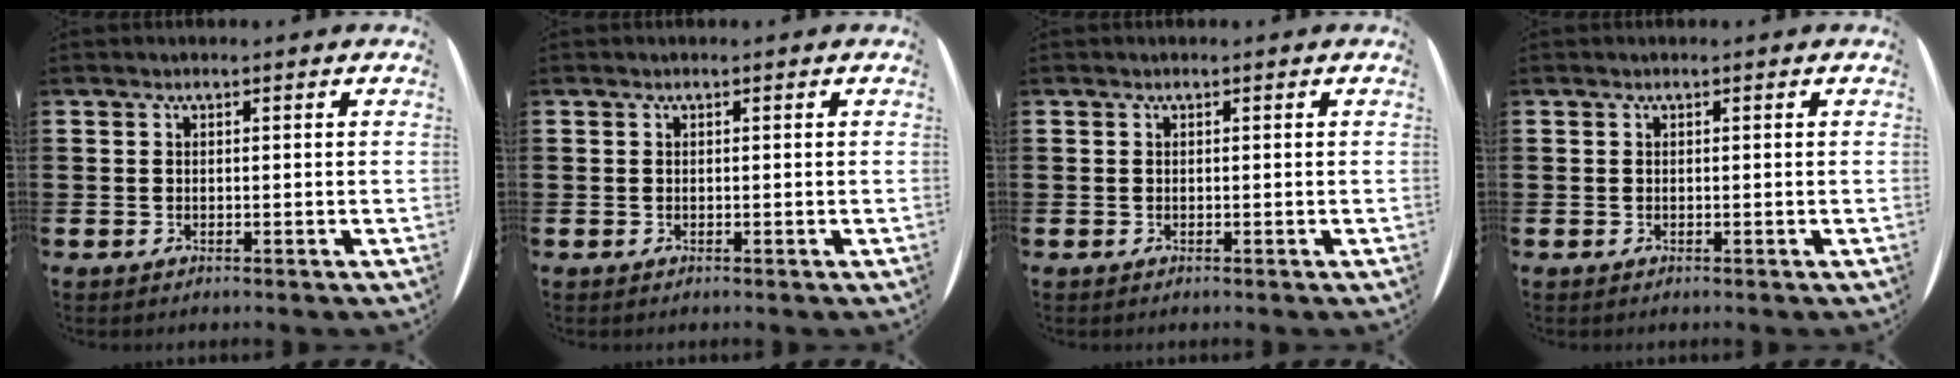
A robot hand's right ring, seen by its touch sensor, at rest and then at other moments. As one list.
[{"total": 0.0}, {"total": 0.0}, {"total": 0.0}]